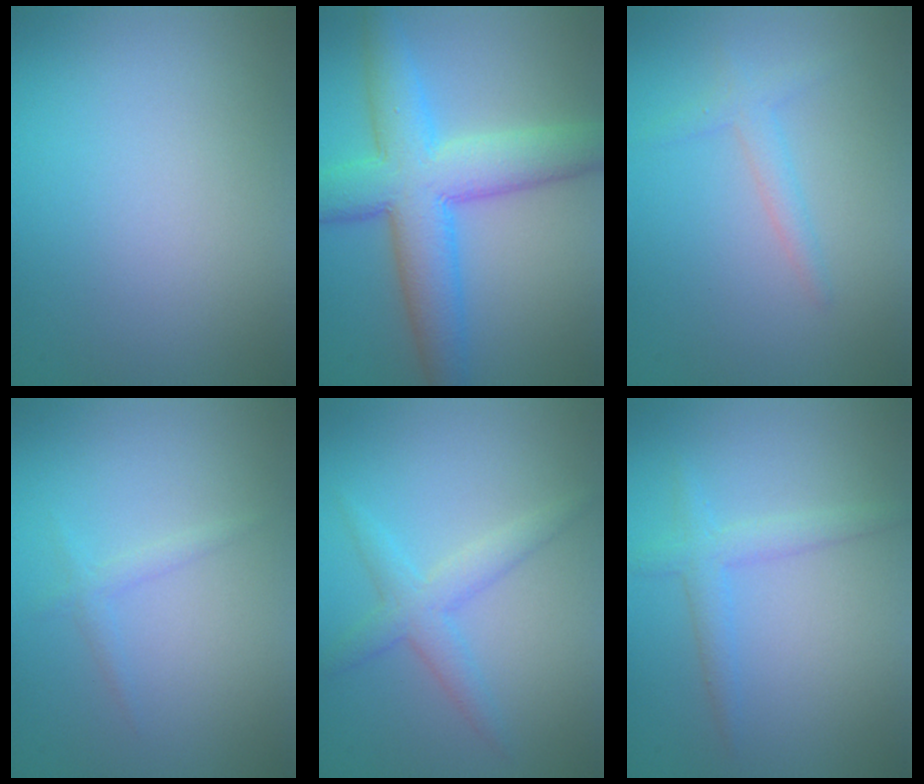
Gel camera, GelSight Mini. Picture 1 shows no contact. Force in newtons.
{"total": 9.0, "press": 9.0, "slide": 0.2}
{"total": 1.7, "press": 1.7, "slide": 0.1}
{"total": 1.1, "press": 1.1, "slide": 0.1}
{"total": 2.9, "press": 2.9, "slide": 0.1}
{"total": 2.3, "press": 2.3, "slide": 0.2}